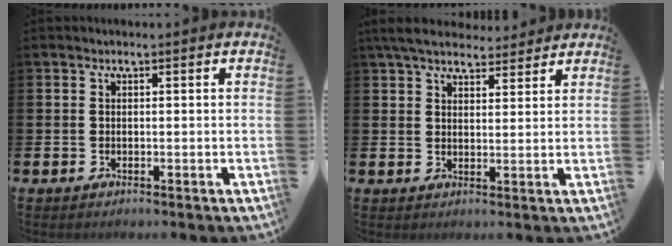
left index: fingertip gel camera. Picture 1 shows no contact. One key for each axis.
{"total": 6.0, "fx": 5.5, "fy": 1.6, "fz": 1.8, "tx": -0.044, "ty": -0.020, "tz": 0.100}